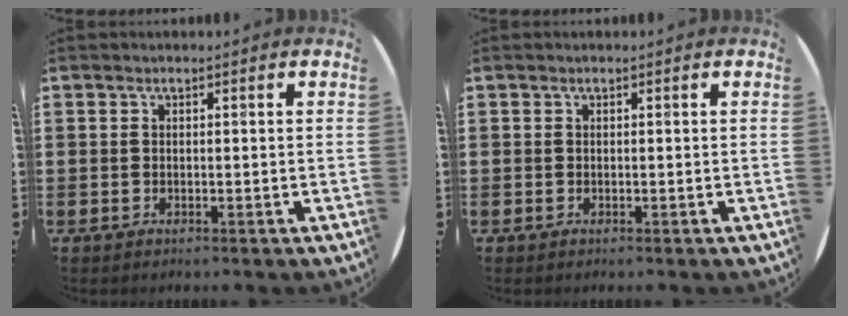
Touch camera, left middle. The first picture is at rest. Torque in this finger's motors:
{"motor_torque": [-0.03, 0.03, 0.00, 0.00]}